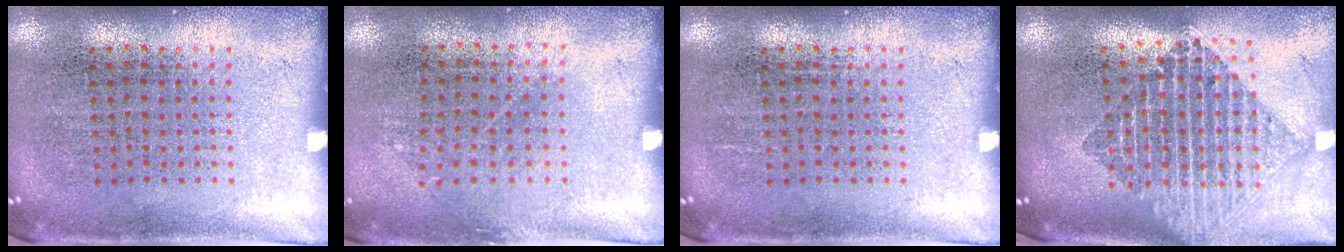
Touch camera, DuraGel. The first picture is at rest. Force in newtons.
{"total": 0.8, "press": 0.6, "slide": 0.5}
{"total": 0.0}
{"total": 2.1, "press": 1.7, "slide": 1.3}